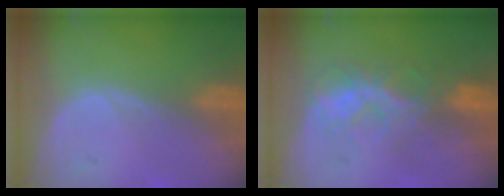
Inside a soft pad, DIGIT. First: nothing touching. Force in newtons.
{"total": 6.3, "press": 6.2, "slide": 1.2}